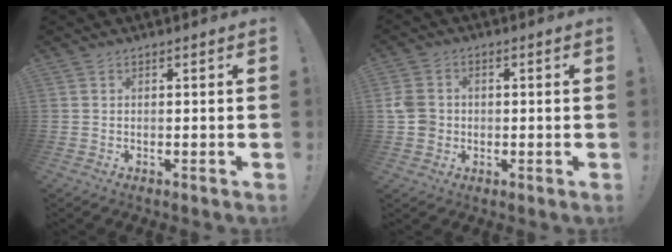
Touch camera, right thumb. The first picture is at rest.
{"total": 6.8, "force": [-0.5, 6.1, 2.9], "torque": [-0.062, 0.011, -0.008]}